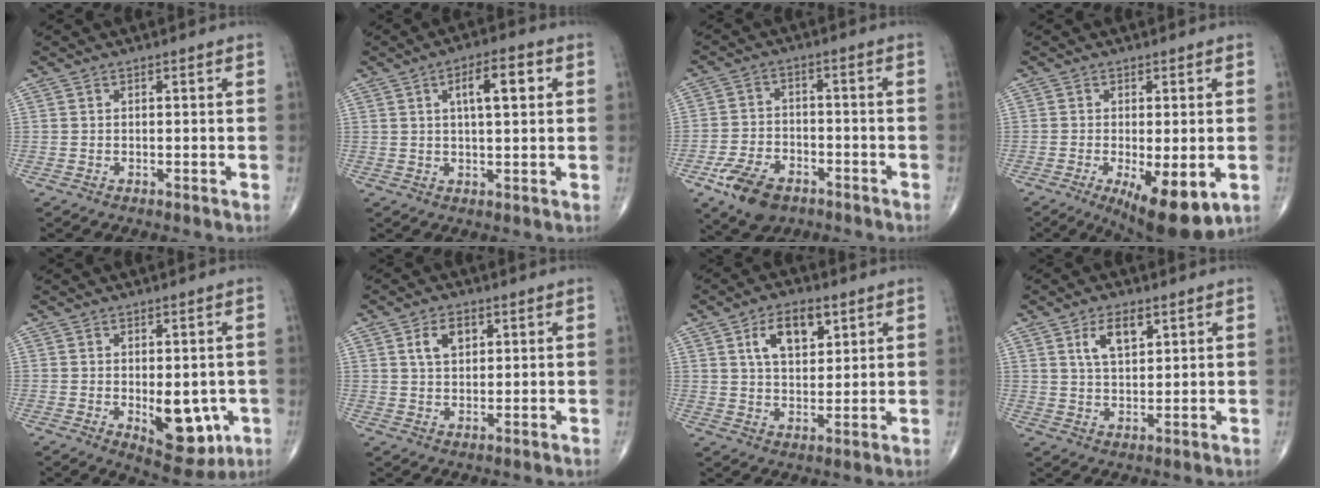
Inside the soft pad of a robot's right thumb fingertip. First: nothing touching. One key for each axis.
{"total": 7.5, "fx": 2.3, "fy": 2.5, "fz": 6.6, "tx": -0.094, "ty": 0.003, "tz": 0.033}
{"total": 9.9, "fx": -5.6, "fy": 5.9, "fz": 5.7, "tx": -0.095, "ty": 0.020, "tz": -0.096}
{"total": 11.2, "fx": -3.8, "fy": 3.8, "fz": 9.8, "tx": -0.145, "ty": -0.020, "tz": -0.049}
{"total": 10.2, "fx": -2.1, "fy": 5.3, "fz": 8.4, "tx": -0.080, "ty": -0.013, "tz": -0.017}
{"total": 5.0, "fx": 2.0, "fy": 3.1, "fz": 3.4, "tx": -0.048, "ty": -0.006, "tz": 0.036}
{"total": 9.1, "fx": 4.0, "fy": 5.0, "fz": 6.5, "tx": -0.087, "ty": -0.013, "tz": 0.069}
{"total": 6.2, "fx": 3.0, "fy": 3.0, "fz": 4.6, "tx": -0.072, "ty": -0.014, "tz": 0.056}